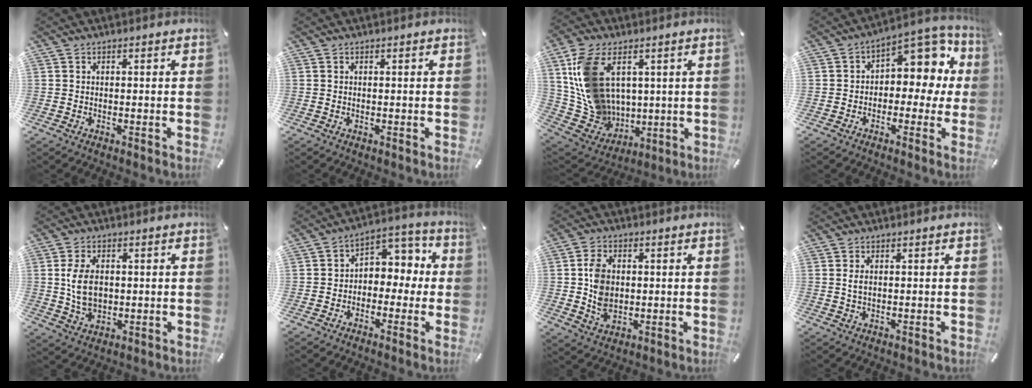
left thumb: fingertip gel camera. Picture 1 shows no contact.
{"total": 0.0}
{"total": 15.8, "force": [5.6, 12.3, 8.2], "torque": [-0.194, -0.012, 0.117]}
{"total": 10.2, "force": [3.1, 6.6, 7.1], "torque": [-0.084, -0.026, 0.052]}
{"total": 7.9, "force": [0.8, 5.6, 5.5], "torque": [-0.118, -0.003, 0.010]}
{"total": 6.2, "force": [-1.0, 5.6, 2.3], "torque": [-0.023, 0.010, -0.024]}
{"total": 8.0, "force": [0.4, 6.2, 5.1], "torque": [-0.095, 0.000, 0.006]}
{"total": 1.4, "force": [0.4, 0.7, 1.1], "torque": [-0.025, 0.003, 0.006]}